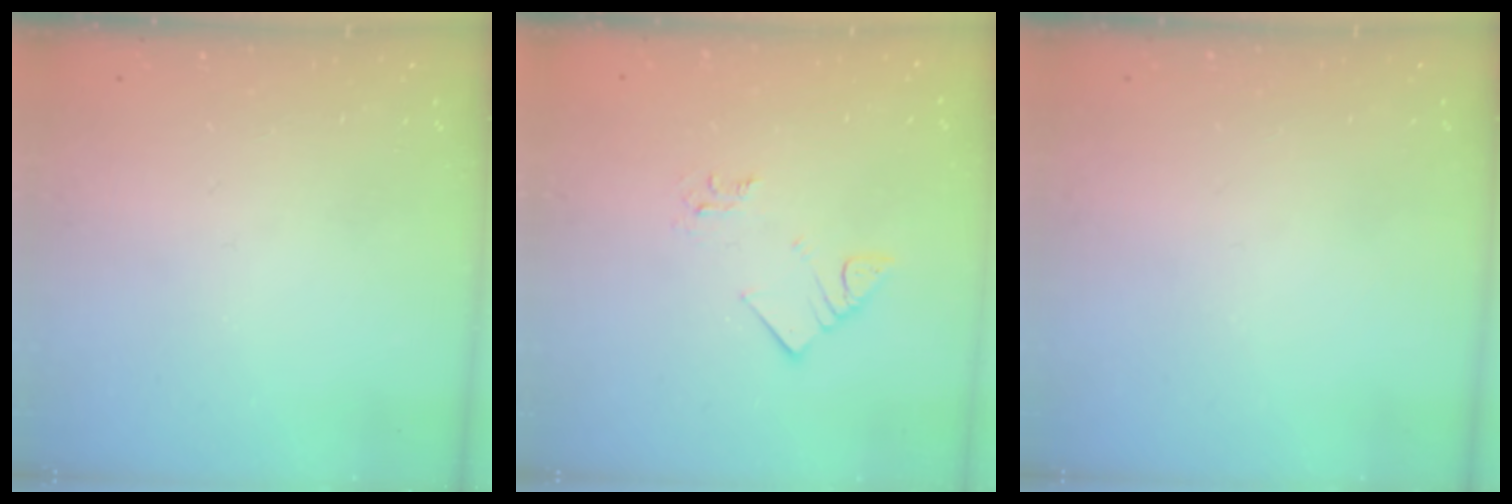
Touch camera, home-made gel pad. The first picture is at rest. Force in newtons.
{"total": 3.1, "press": 3.1, "slide": 0.1}
{"total": 0.0}